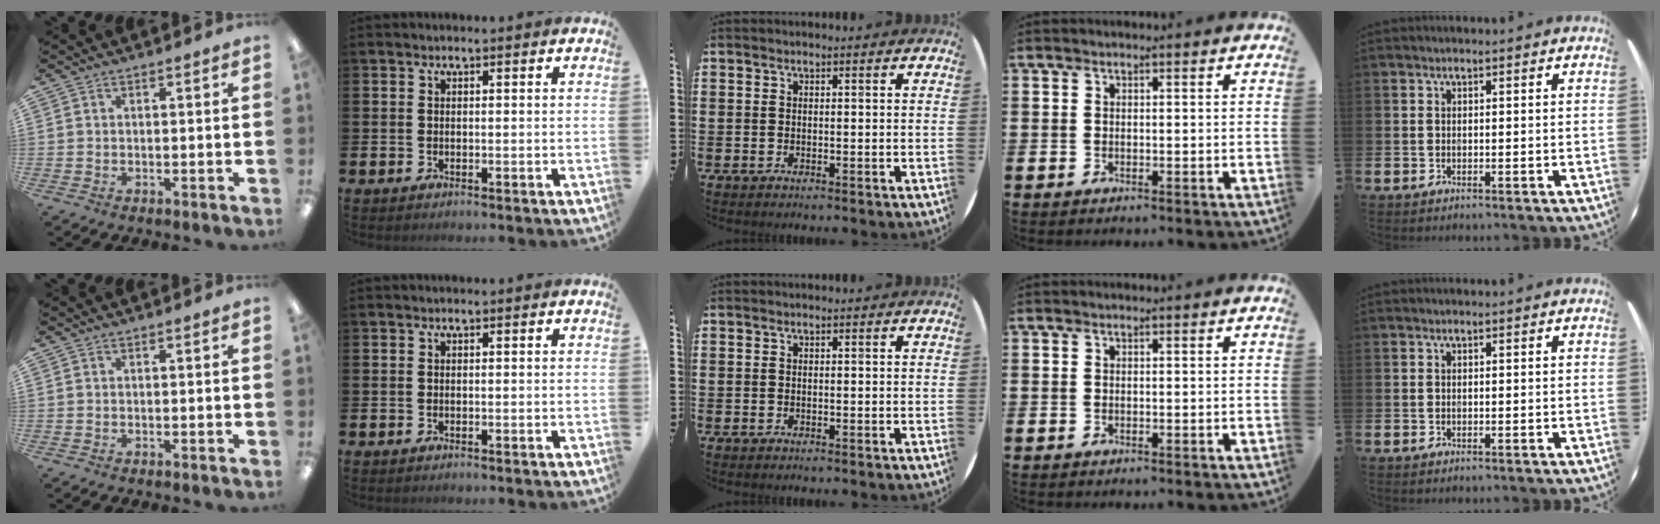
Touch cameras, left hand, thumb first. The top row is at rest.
{}